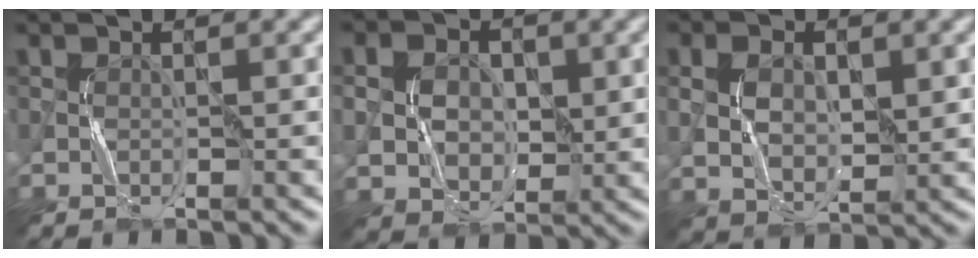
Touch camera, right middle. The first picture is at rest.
{"total": 4.7, "force": [0.3, 3.7, 3.0], "torque": [-0.061, 0.001, 0.005]}
{"total": 4.2, "force": [0.6, 2.7, 3.1], "torque": [-0.067, -0.001, 0.016]}